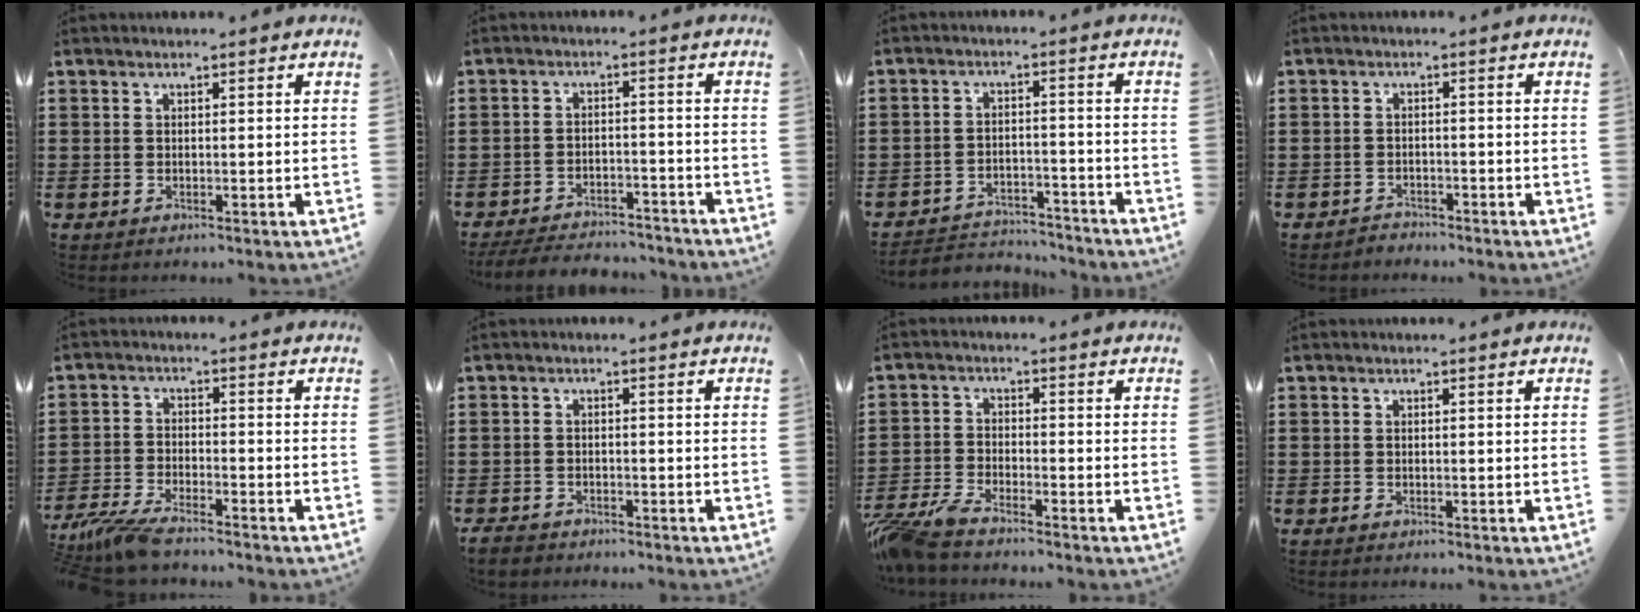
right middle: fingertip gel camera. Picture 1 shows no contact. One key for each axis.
{"total": 4.6, "fx": -4.6, "fy": 0.6, "fz": 0.6, "tx": -0.016, "ty": 0.005, "tz": -0.095}
{"total": 3.9, "fx": -3.8, "fy": 1.0, "fz": 0.0, "tx": -0.007, "ty": 0.005, "tz": -0.081}
{"total": 1.9, "fx": -1.8, "fy": 0.4, "fz": -0.3, "tx": -0.002, "ty": 0.002, "tz": -0.043}
{"total": 5.3, "fx": -4.8, "fy": 0.3, "fz": 2.1, "tx": -0.070, "ty": -0.019, "tz": -0.100}
{"total": 1.9, "fx": -1.8, "fy": 0.6, "fz": 0.4, "tx": -0.019, "ty": -0.001, "tz": -0.039}
{"total": 4.7, "fx": -4.3, "fy": 0.3, "fz": 2.1, "tx": -0.078, "ty": -0.018, "tz": -0.092}
{"total": 0.0}